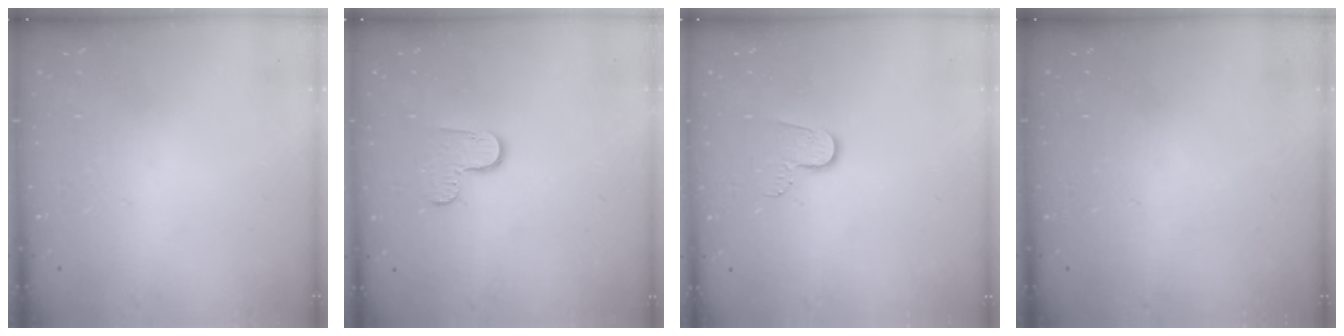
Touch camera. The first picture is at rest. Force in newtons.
{"total": 6.1, "press": 6.1, "slide": 0.6}
{"total": 7.0, "press": 7.0, "slide": 0.5}
{"total": 0.0}